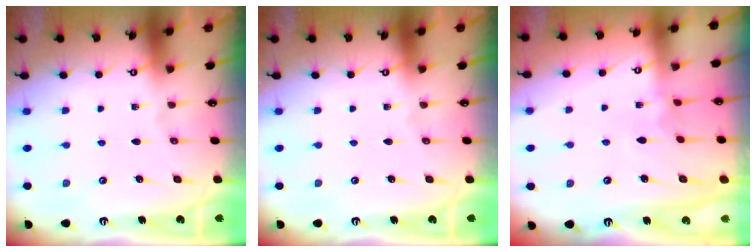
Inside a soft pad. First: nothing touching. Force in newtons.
{"total": 0.0}
{"total": 2.9, "press": 2.9, "slide": 0.2}